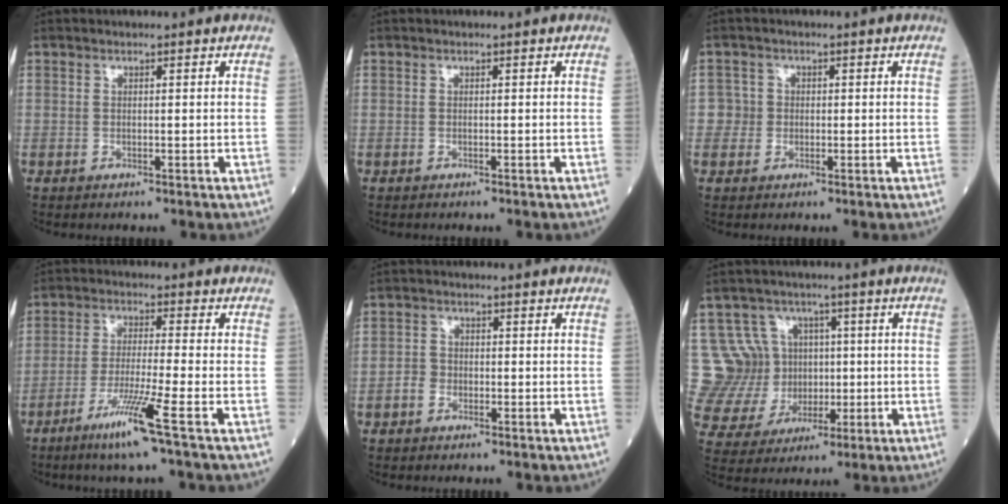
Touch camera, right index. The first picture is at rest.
{"total": 0.0}
{"total": 2.2, "force": [-0.1, 2.2, -0.3], "torque": [0.018, 0.010, -0.005]}
{"total": 8.2, "force": [-4.5, -1.4, 6.7], "torque": [-0.127, -0.023, -0.089]}
{"total": 1.9, "force": [-1.0, 1.5, 0.7], "torque": [-0.008, 0.007, -0.021]}
{"total": 11.8, "force": [2.1, 11.4, 2.4], "torque": [-0.061, 0.055, 0.060]}